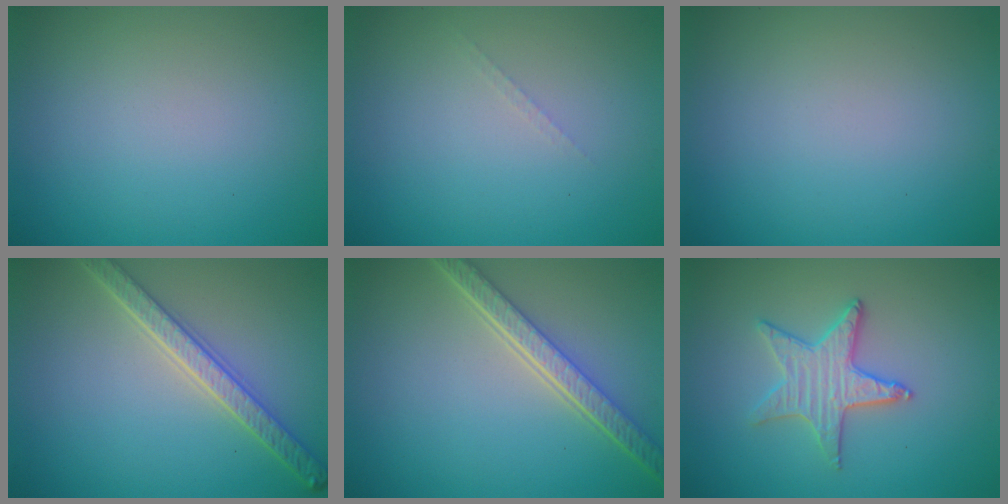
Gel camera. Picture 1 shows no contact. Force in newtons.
{"total": 0.6, "press": 0.6, "slide": 0.1}
{"total": 0.0}
{"total": 4.2, "press": 3.6, "slide": 2.2}
{"total": 5.0, "press": 3.7, "slide": 3.4}
{"total": 3.1, "press": 3.1, "slide": 0.4}